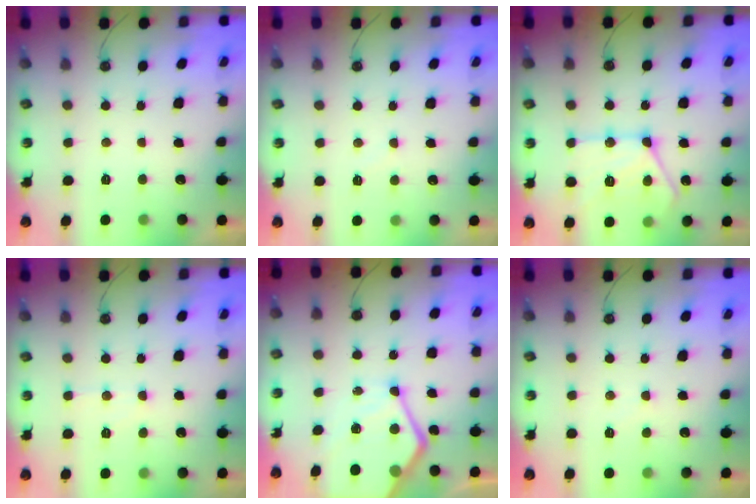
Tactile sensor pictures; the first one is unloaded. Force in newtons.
{"total": 3.9, "press": 3.8, "slide": 0.5}
{"total": 17.2, "press": 17.1, "slide": 1.5}
{"total": 6.2, "press": 6.1, "slide": 0.7}
{"total": 15.2, "press": 15.2, "slide": 1.3}
{"total": 2.4, "press": 2.4, "slide": 0.4}